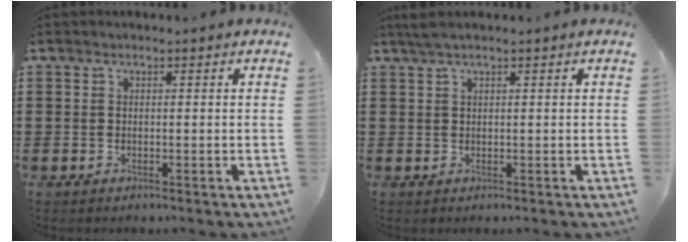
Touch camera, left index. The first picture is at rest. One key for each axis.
{"total": 1.6, "fx": 1.0, "fy": 0.1, "fz": 1.2, "tx": -0.024, "ty": 0.001, "tz": 0.019}